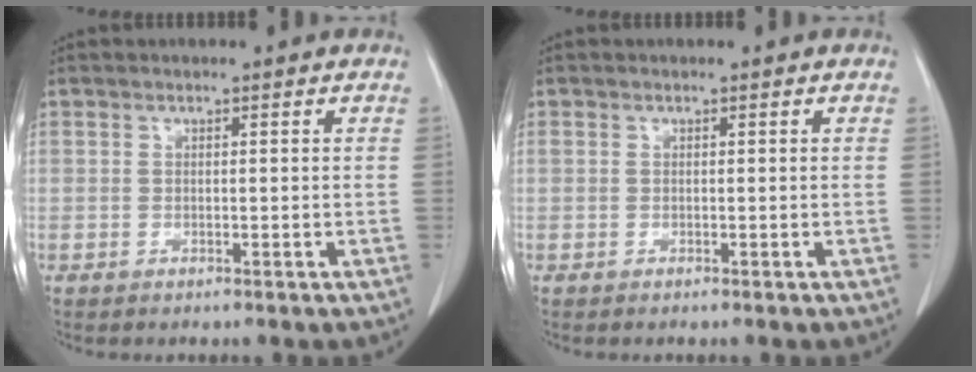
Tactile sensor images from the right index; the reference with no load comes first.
{"total": 0.6, "force": [-0.1, 0.5, 0.4], "torque": [-0.015, 0.007, 0.003]}